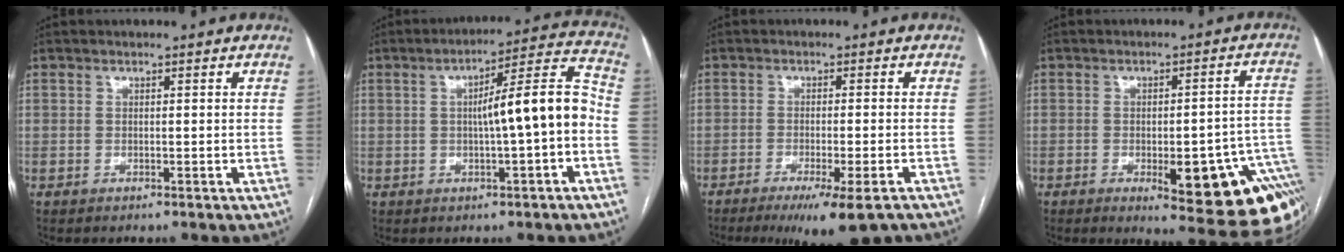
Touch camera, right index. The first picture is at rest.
{"total": 11.0, "force": [-1.2, 0.6, 10.9], "torque": [-0.159, 0.031, -0.018]}
{"total": 10.8, "force": [-8.1, 0.9, 7.1], "torque": [-0.091, -0.020, -0.118]}
{"total": 18.4, "force": [-7.3, 4.6, 16.2], "torque": [-0.093, 0.016, -0.080]}